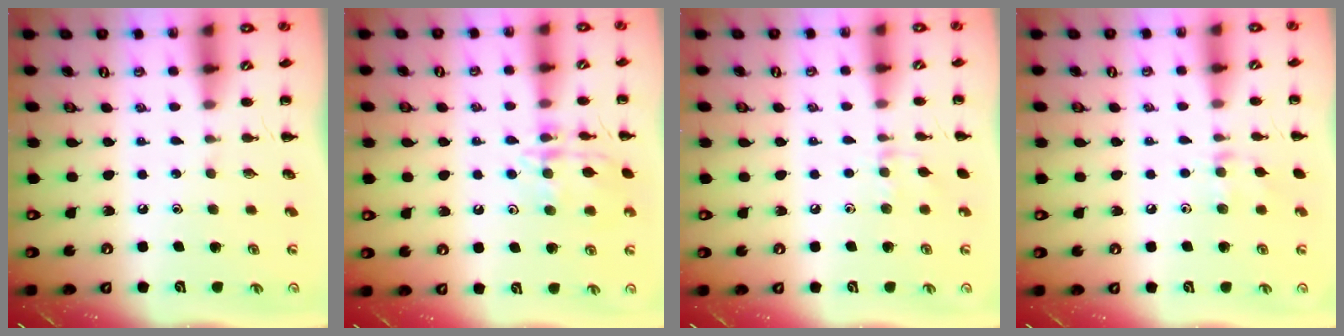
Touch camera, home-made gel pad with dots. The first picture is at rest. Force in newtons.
{"total": 13.6, "press": 13.5, "slide": 0.7}
{"total": 7.0, "press": 6.7, "slide": 1.8}
{"total": 7.4, "press": 7.1, "slide": 2.0}